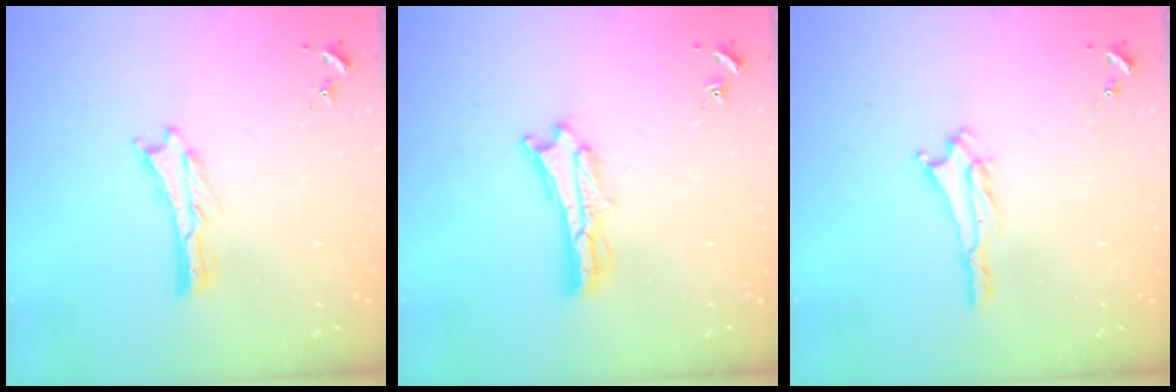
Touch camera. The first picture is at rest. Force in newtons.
{"total": 2.5, "press": 2.5, "slide": 0.2}
{"total": 0.8, "press": 0.8, "slide": 0.1}